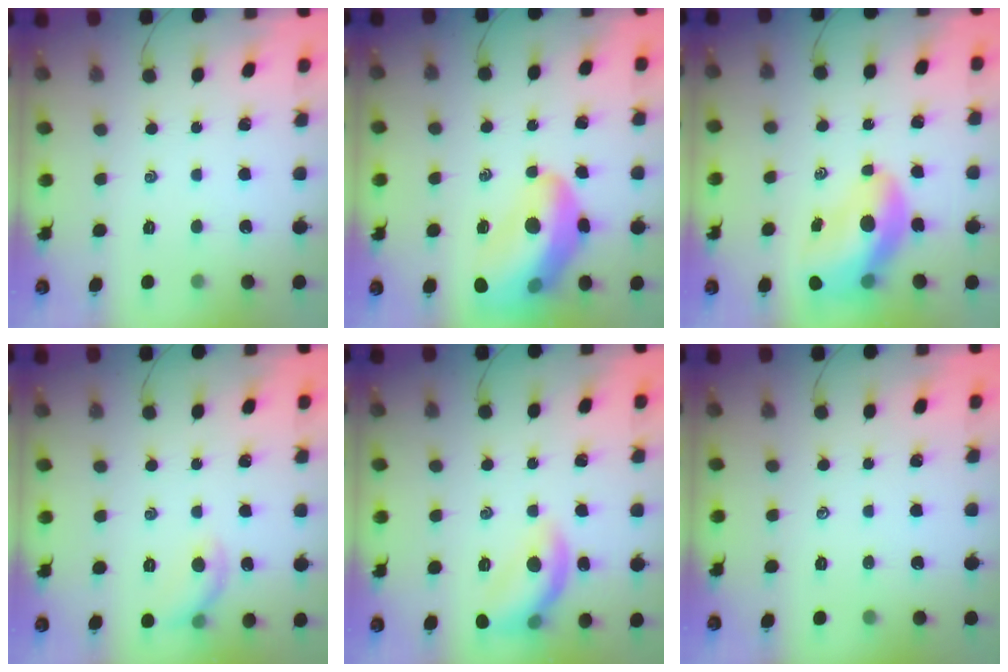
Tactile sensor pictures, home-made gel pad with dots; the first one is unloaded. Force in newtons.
{"total": 19.9, "press": 19.5, "slide": 4.1}
{"total": 12.7, "press": 12.1, "slide": 3.8}
{"total": 6.9, "press": 6.8, "slide": 0.9}
{"total": 12.1, "press": 12.1, "slide": 0.7}
{"total": 0.0}